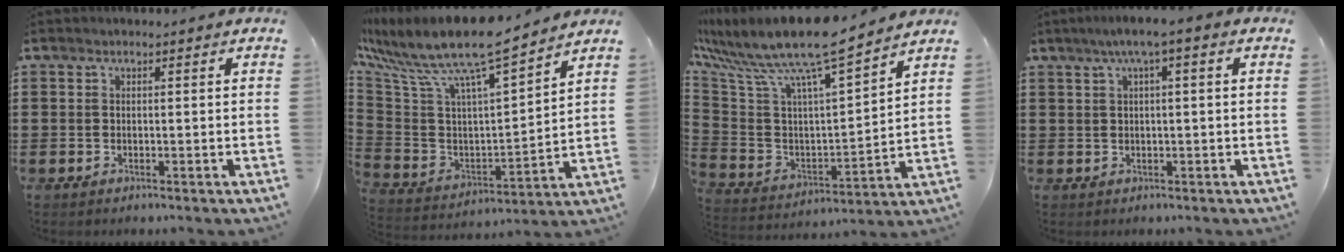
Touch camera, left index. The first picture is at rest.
{"total": 10.6, "force": [8.7, 1.1, 5.9], "torque": [-0.150, -0.066, 0.145]}
{"total": 11.1, "force": [9.3, 0.6, 6.0], "torque": [-0.154, -0.071, 0.154]}
{"total": 2.8, "force": [0.3, 0.1, 2.8], "torque": [-0.052, 0.002, 0.002]}